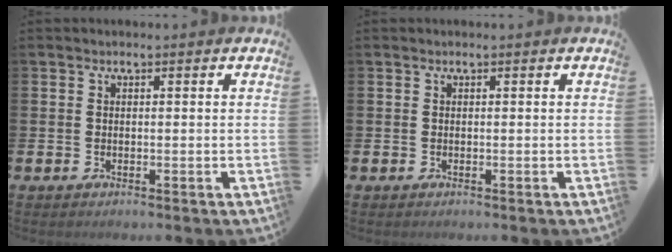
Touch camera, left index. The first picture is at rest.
{"total": 0.0}